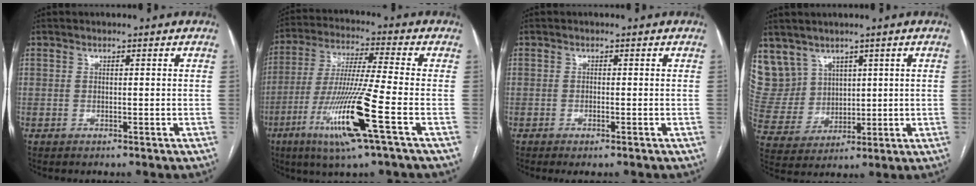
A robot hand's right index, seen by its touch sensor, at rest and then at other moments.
{"total": 14.8, "force": [-5.9, -0.9, 13.6], "torque": [-0.277, -0.026, -0.114]}
{"total": 1.1, "force": [-0.6, 0.1, 0.9], "torque": [-0.015, -0.002, -0.009]}
{"total": 10.7, "force": [6.7, 8.3, 1.0], "torque": [-0.042, 0.039, 0.160]}